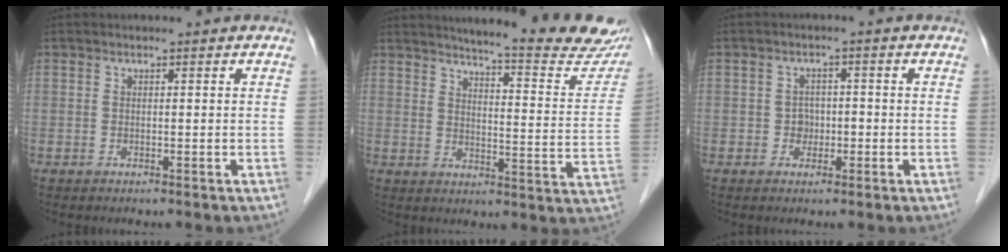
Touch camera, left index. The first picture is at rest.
{"total": 21.0, "force": [19.2, 1.2, 8.5], "torque": [-0.109, -0.084, 0.222]}
{"total": 2.3, "force": [-0.7, 1.9, 1.0], "torque": [-0.010, 0.005, -0.011]}